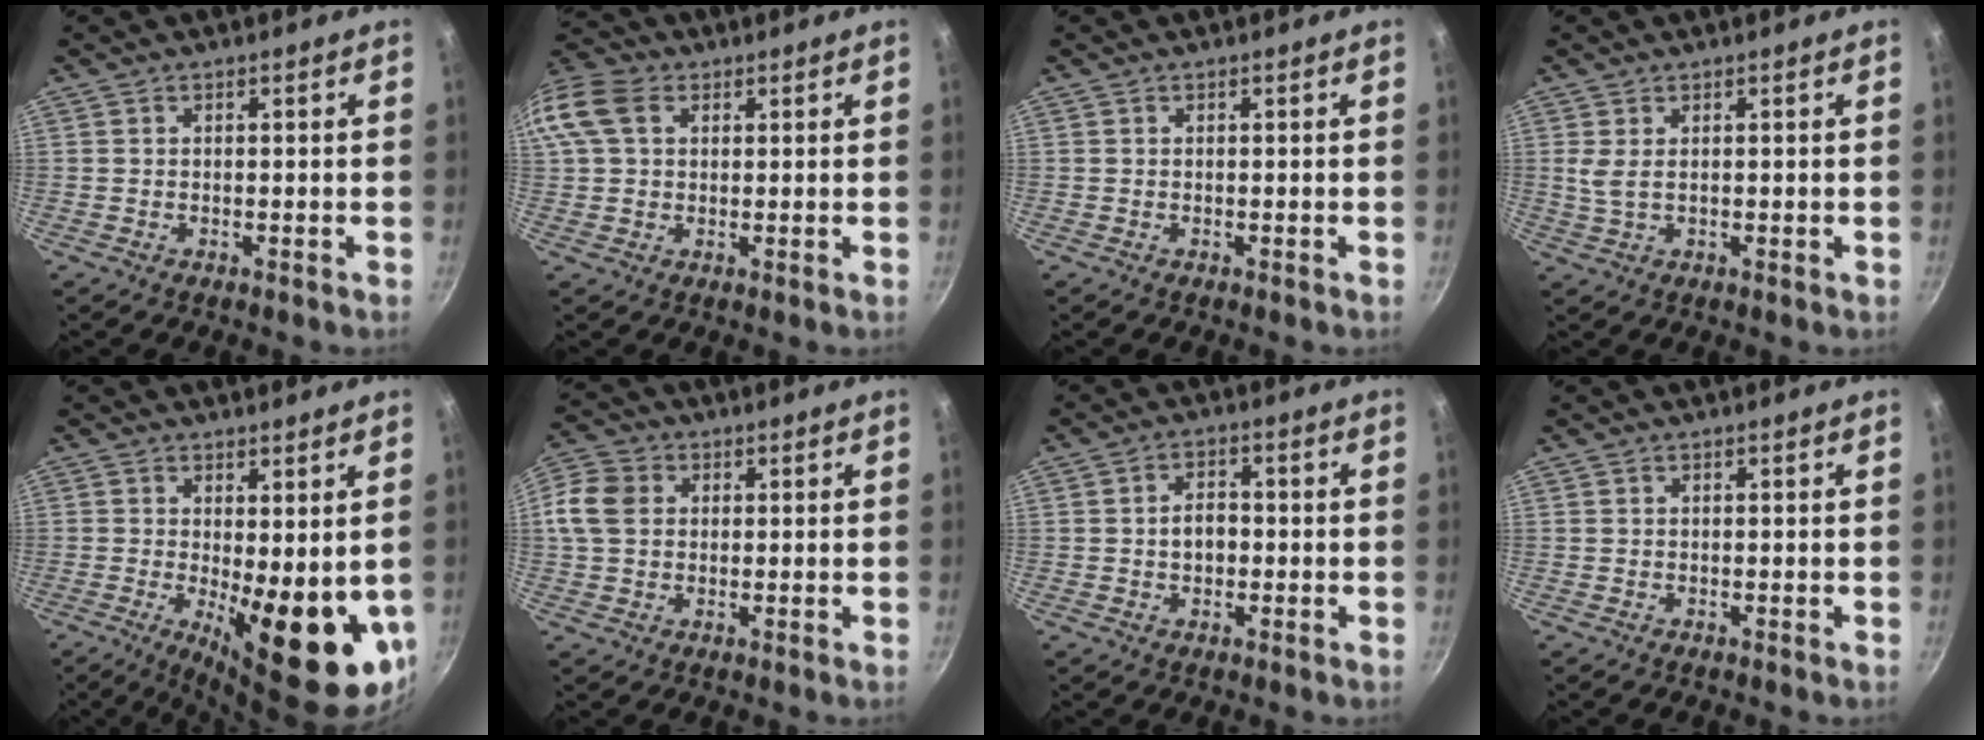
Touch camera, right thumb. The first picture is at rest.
{"total": 13.1, "force": [3.9, 9.6, 8.0], "torque": [-0.174, 0.026, 0.063]}
{"total": 0.0}
{"total": 2.7, "force": [0.7, 1.0, 2.4], "torque": [-0.049, -0.003, 0.017]}
{"total": 14.8, "force": [-1.5, 5.3, 13.7], "torque": [-0.158, -0.025, -0.005]}
{"total": 14.3, "force": [2.4, 11.7, 8.0], "torque": [-0.187, 0.028, 0.034]}
{"total": 4.5, "force": [-0.4, 3.2, 3.1], "torque": [-0.032, 0.014, -0.007]}
{"total": 0.0}